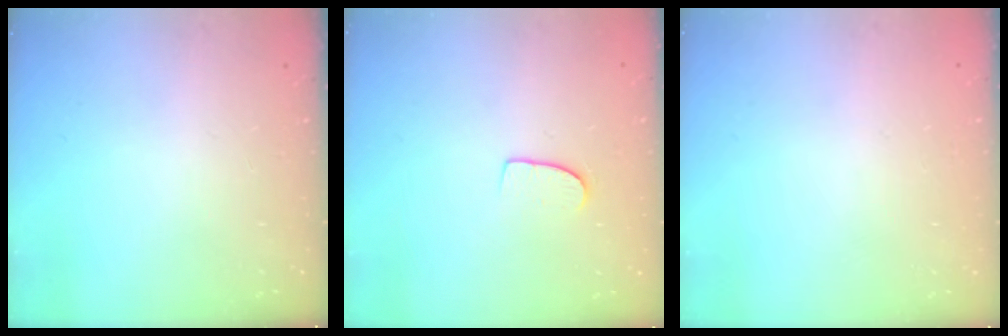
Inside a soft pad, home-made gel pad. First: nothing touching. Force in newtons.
{"total": 7.0, "press": 7.0, "slide": 0.4}
{"total": 0.0}